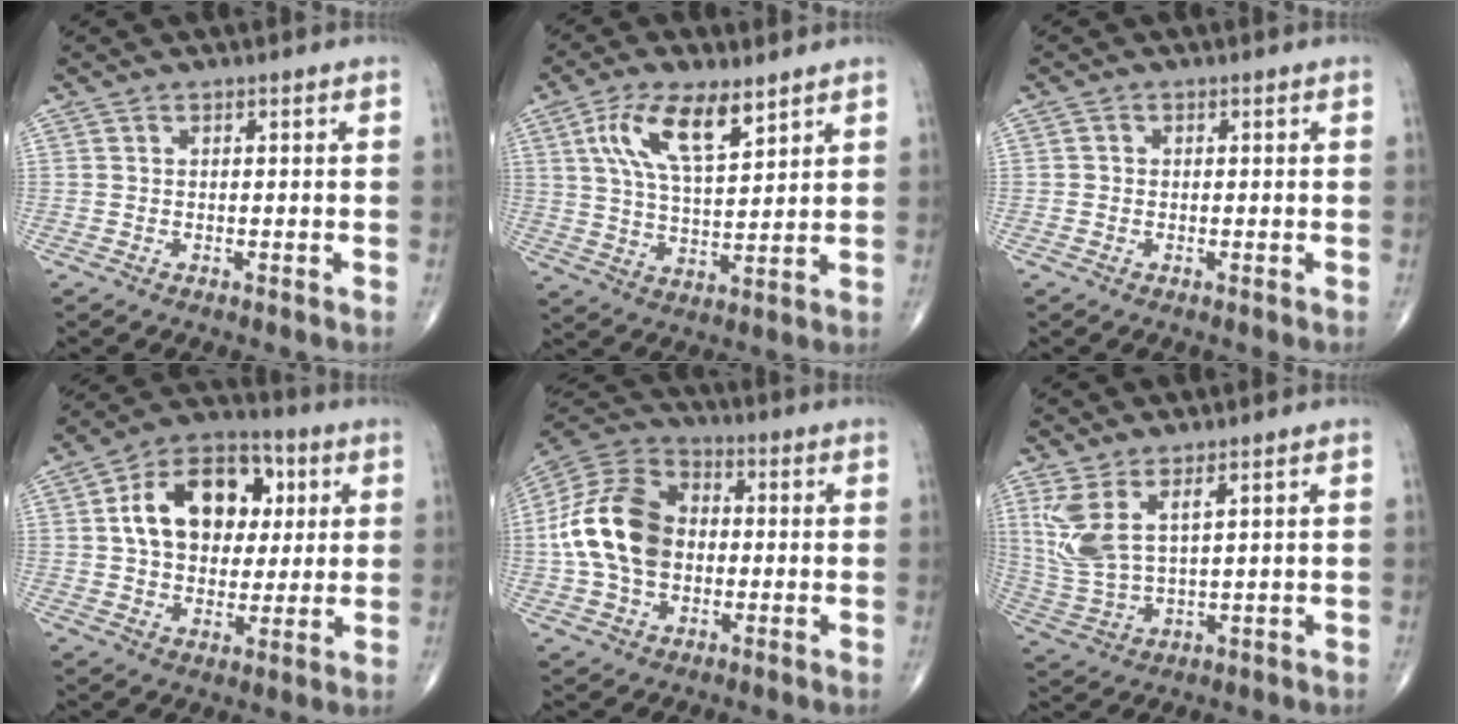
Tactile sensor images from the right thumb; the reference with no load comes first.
{"total": 11.9, "force": [6.0, 4.7, 9.2], "torque": [-0.162, -0.019, 0.118]}
{"total": 0.8, "force": [-0.1, 0.7, 0.2], "torque": [0.001, 0.002, -0.003]}
{"total": 17.4, "force": [3.8, 12.1, 12.0], "torque": [-0.158, 0.010, 0.058]}
{"total": 17.0, "force": [-0.4, 12.0, 12.0], "torque": [-0.214, 0.028, -0.014]}
{"total": 8.7, "force": [4.0, 3.1, 7.1], "torque": [-0.169, -0.023, 0.094]}